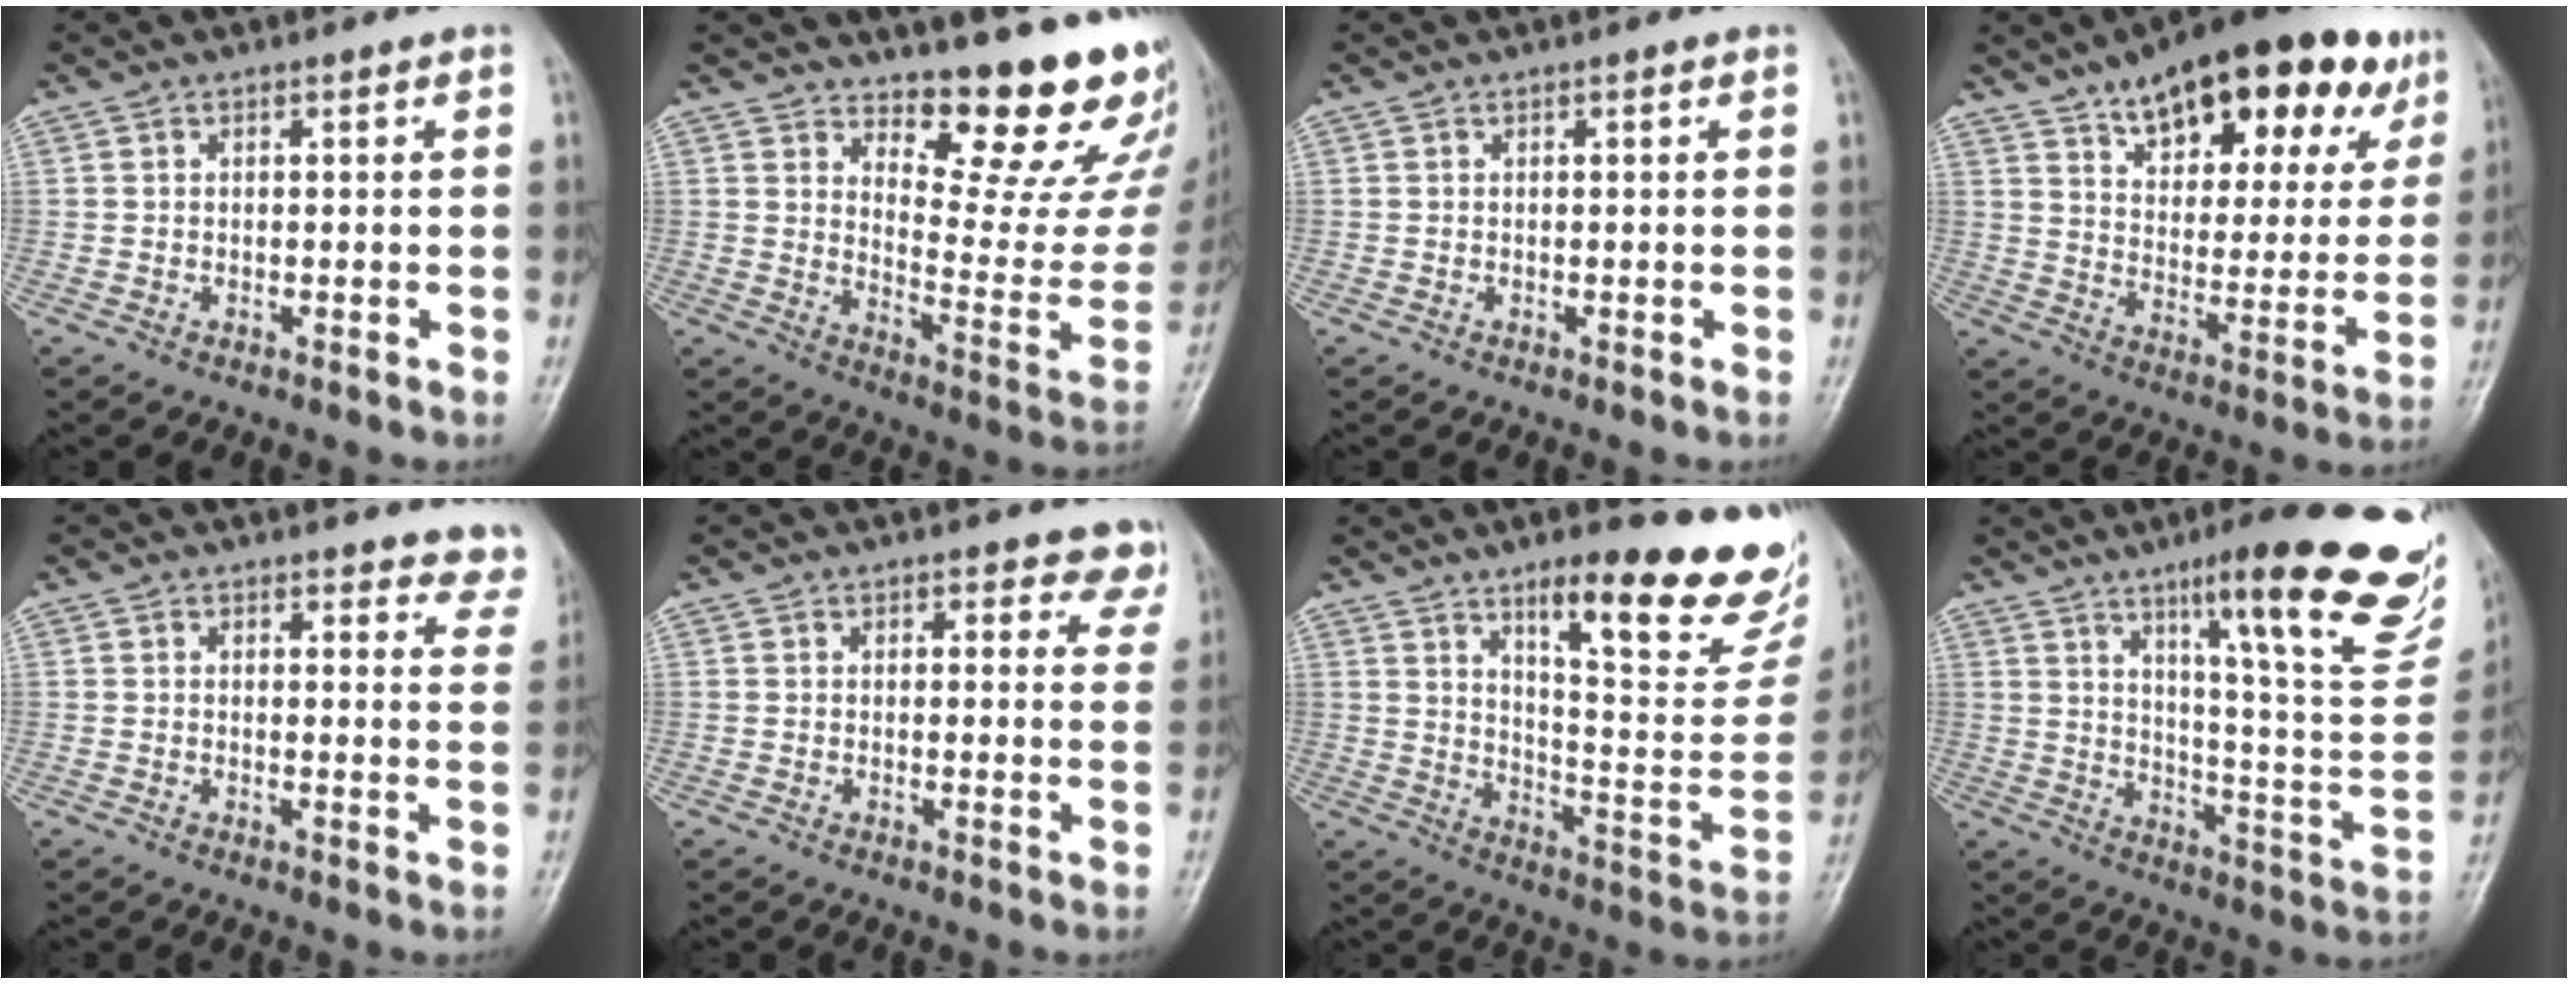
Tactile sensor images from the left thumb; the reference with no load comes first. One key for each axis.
{"total": 16.9, "fx": 14.6, "fy": 3.5, "fz": 7.7, "tx": -0.058, "ty": -0.164, "tz": 0.191}
{"total": 0.0}
{"total": 25.1, "fx": 15.8, "fy": 10.5, "fz": 16.4, "tx": -0.193, "ty": -0.035, "tz": 0.229}
{"total": 8.0, "fx": 7.5, "fy": 2.6, "fz": 0.8, "tx": 0.046, "ty": -0.037, "tz": 0.051}
{"total": 5.2, "fx": 4.4, "fy": 2.4, "fz": 1.5, "tx": 0.023, "ty": -0.021, "tz": 0.036}
{"total": 24.2, "fx": 15.9, "fy": 6.3, "fz": 17.1, "tx": -0.186, "ty": -0.091, "tz": 0.227}
{"total": 25.9, "fx": 15.8, "fy": 4.3, "fz": 20.2, "tx": -0.246, "ty": -0.067, "tz": 0.222}